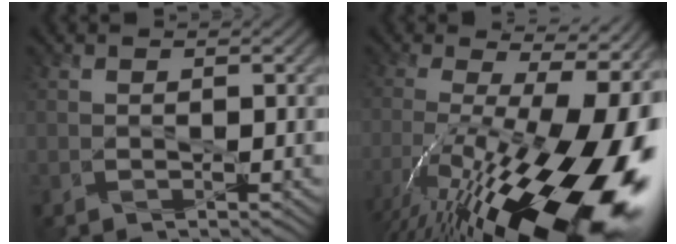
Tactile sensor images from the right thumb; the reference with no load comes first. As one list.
[{"total": 21.4, "force": [-7.9, 7.2, 18.5], "torque": [-0.288, -0.028, -0.121]}]